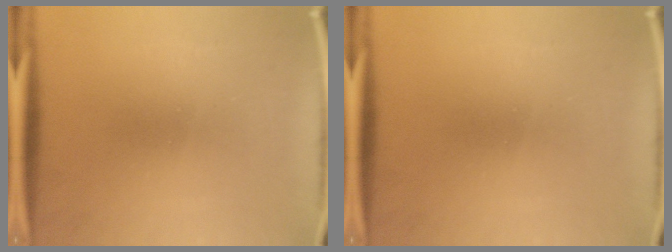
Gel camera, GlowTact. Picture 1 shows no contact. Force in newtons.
{"total": 0.0}